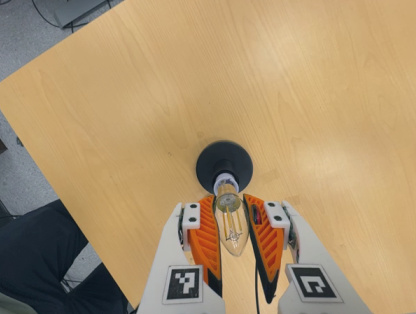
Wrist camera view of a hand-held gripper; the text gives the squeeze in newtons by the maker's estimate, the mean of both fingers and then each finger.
{"total": 22.7, "left": 24.6, "right": 20.7}